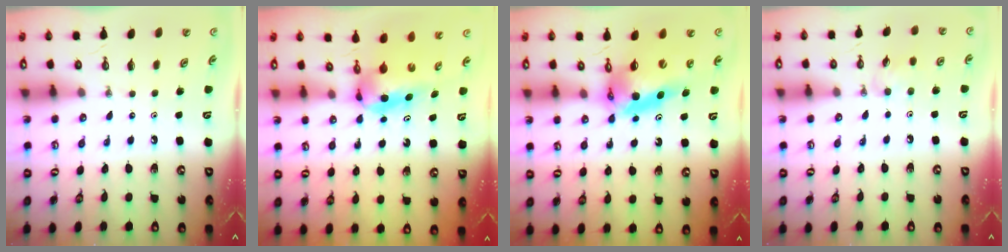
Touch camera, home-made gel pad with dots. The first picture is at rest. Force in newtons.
{"total": 5.3, "press": 4.9, "slide": 2.0}
{"total": 13.6, "press": 13.5, "slide": 1.4}
{"total": 6.2, "press": 6.0, "slide": 1.4}